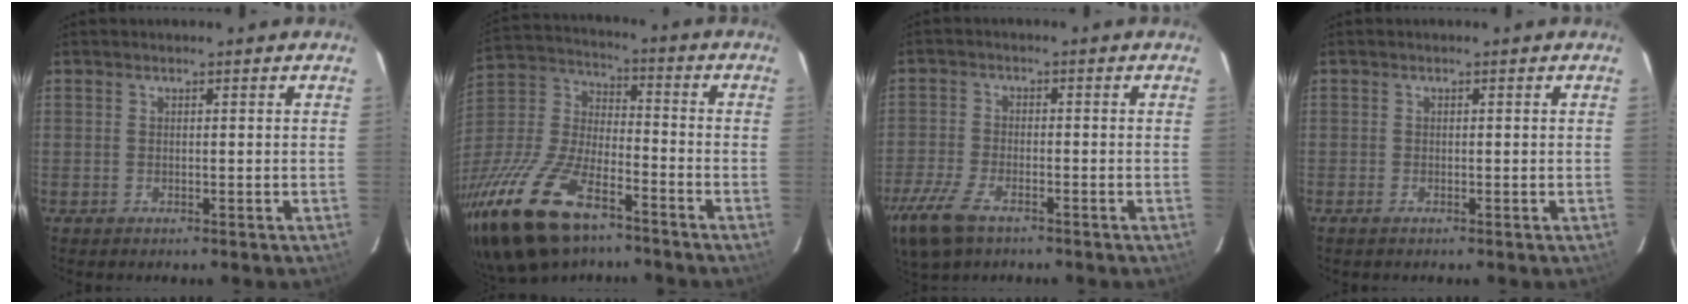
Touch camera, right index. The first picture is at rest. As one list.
[{"total": 26.6, "force": [-17.2, 11.3, 16.8], "torque": [-0.367, -0.028, -0.307]}, {"total": 11.2, "force": [-7.2, 5.2, 6.8], "torque": [-0.179, -0.028, -0.142]}, {"total": 0.8, "force": [-0.6, 0.4, 0.4], "torque": [-0.009, -0.003, -0.013]}]